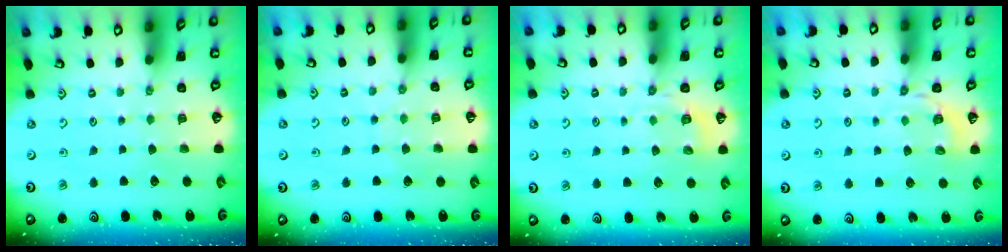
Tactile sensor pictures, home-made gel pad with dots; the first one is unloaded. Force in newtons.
{"total": 5.2, "press": 5.1, "slide": 0.7}
{"total": 3.8, "press": 3.4, "slide": 1.7}
{"total": 3.8, "press": 3.4, "slide": 1.8}